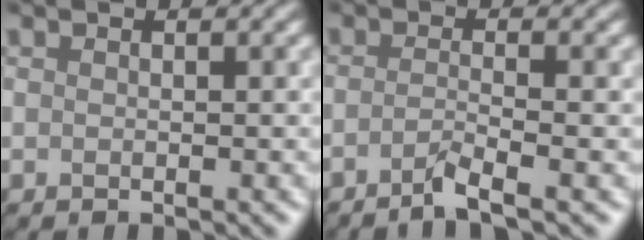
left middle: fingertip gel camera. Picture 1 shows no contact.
{"total": 2.2, "force": [-1.9, -0.8, 0.6], "torque": [-0.023, -0.003, -0.041]}